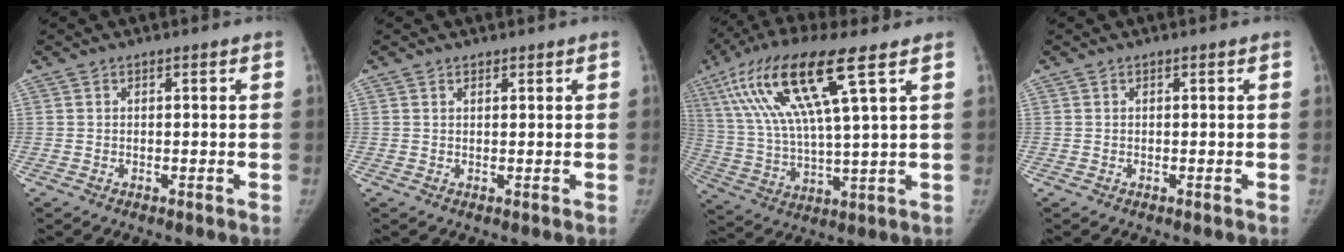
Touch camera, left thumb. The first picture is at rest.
{"total": 0.8, "force": [0.7, 0.4, 0.2], "torque": [-0.001, -0.006, 0.011]}
{"total": 19.4, "force": [8.8, 3.4, 16.9], "torque": [-0.356, -0.013, 0.164]}
{"total": 0.0}